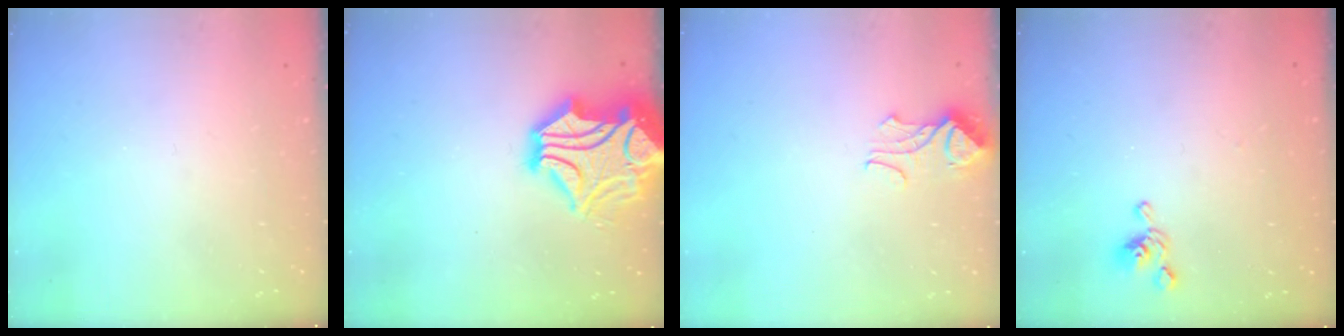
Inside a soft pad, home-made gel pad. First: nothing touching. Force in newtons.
{"total": 10.0, "press": 9.8, "slide": 1.8}
{"total": 1.2, "press": 0.6, "slide": 1.0}
{"total": 5.7, "press": 5.7, "slide": 0.6}